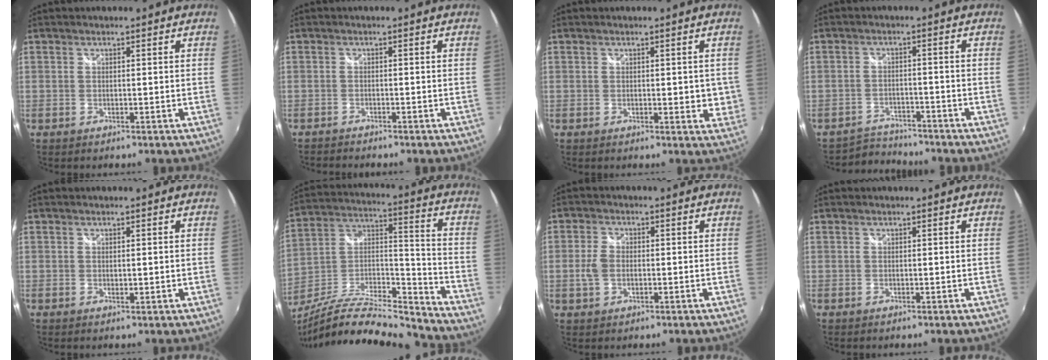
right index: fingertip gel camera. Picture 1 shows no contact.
{"total": 2.1, "force": [-2.0, 0.2, 0.3], "torque": [-0.022, -0.010, -0.039]}
{"total": 3.3, "force": [0.4, 1.9, 2.7], "torque": [-0.025, -0.002, 0.010]}
{"total": 5.2, "force": [-5.1, 1.2, -0.5], "torque": [-0.008, 0.008, -0.087]}
{"total": 1.1, "force": [0.4, 0.4, 0.9], "torque": [-0.012, 0.000, 0.008]}
{"total": 20.6, "force": [-18.2, 3.4, 9.1], "torque": [-0.170, 0.001, -0.316]}
{"total": 4.1, "force": [-0.5, 2.9, 2.9], "torque": [-0.066, 0.002, -0.008]}
{"total": 0.0}